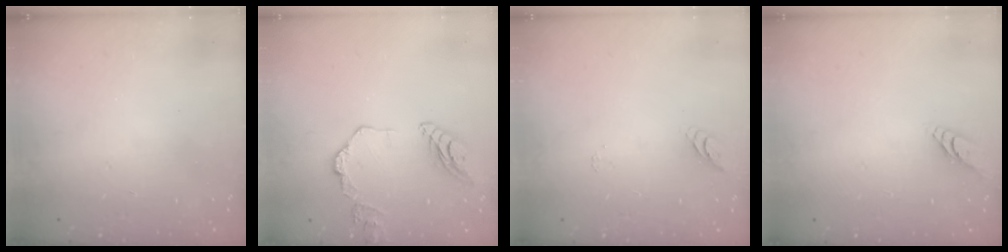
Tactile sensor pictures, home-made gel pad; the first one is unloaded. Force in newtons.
{"total": 11.8, "press": 11.7, "slide": 1.1}
{"total": 5.8, "press": 5.8, "slide": 0.6}
{"total": 4.3, "press": 4.3, "slide": 0.5}